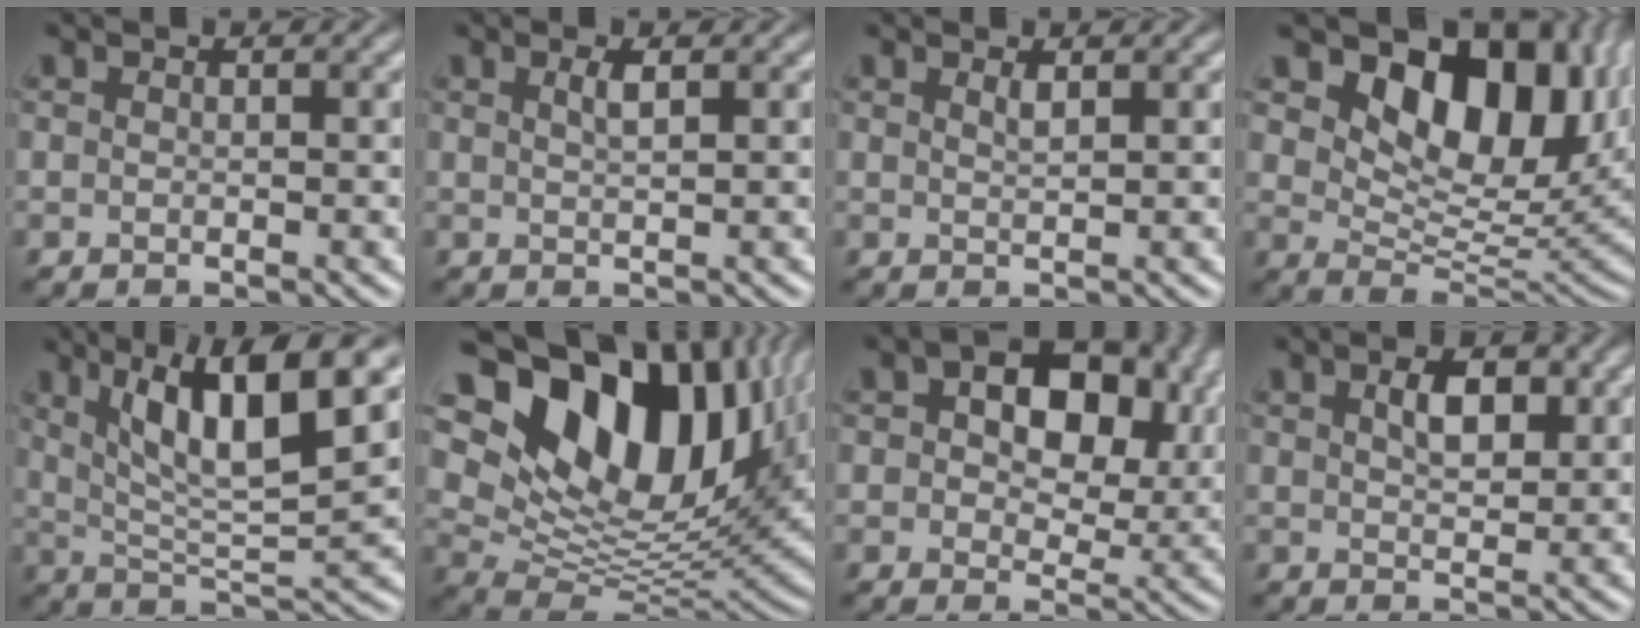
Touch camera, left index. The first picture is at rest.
{"total": 1.4, "force": [0.7, 0.4, 1.2], "torque": [-0.018, 0.004, 0.010]}
{"total": 0.9, "force": [0.7, 0.2, 0.6], "torque": [-0.007, 0.000, 0.012]}
{"total": 12.0, "force": [5.5, 7.0, 8.1], "torque": [-0.122, -0.009, 0.094]}
{"total": 11.0, "force": [4.9, 2.8, 9.5], "torque": [-0.160, 0.005, 0.089]}
{"total": 17.1, "force": [8.1, 10.1, 11.1], "torque": [-0.198, 0.027, 0.142]}
{"total": 13.4, "force": [3.8, 8.2, 9.9], "torque": [-0.120, 0.008, 0.061]}
{"total": 3.2, "force": [1.1, 1.7, 2.5], "torque": [-0.044, 0.004, 0.019]}